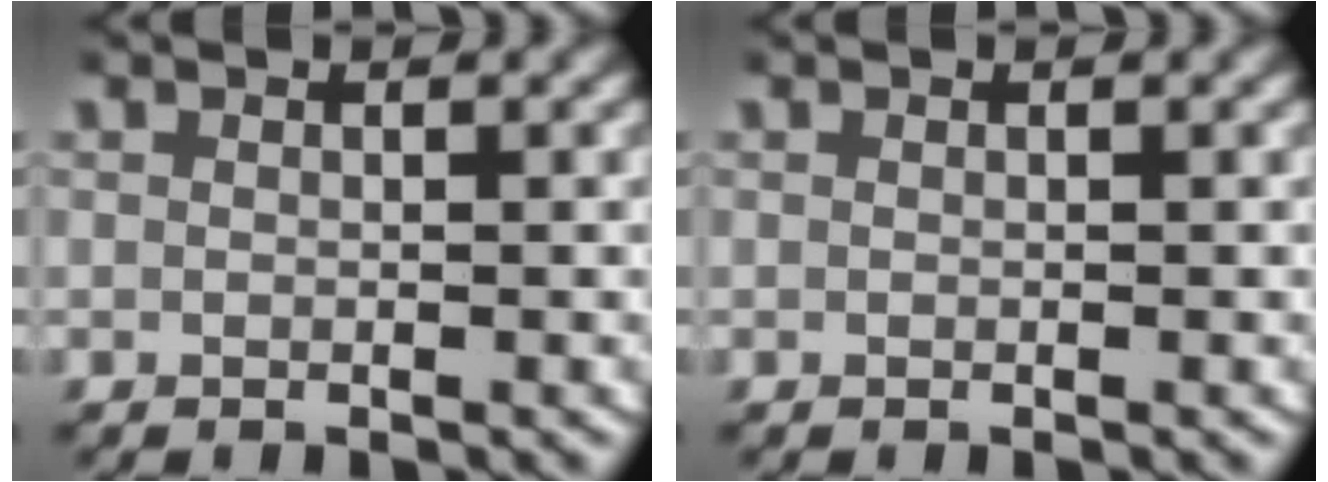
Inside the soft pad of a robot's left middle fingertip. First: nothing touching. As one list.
[{"total": 0.0}]